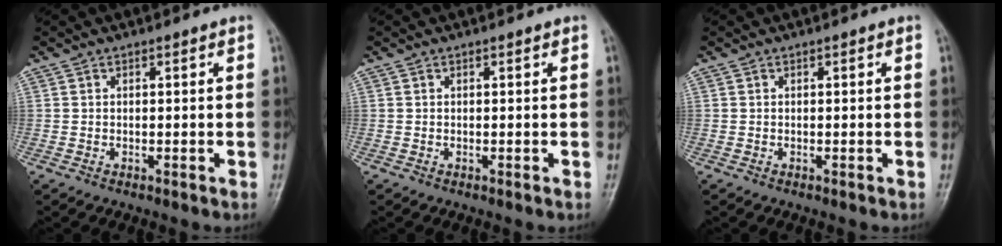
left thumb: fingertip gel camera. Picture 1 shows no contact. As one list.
[{"total": 0.0}, {"total": 0.0}]